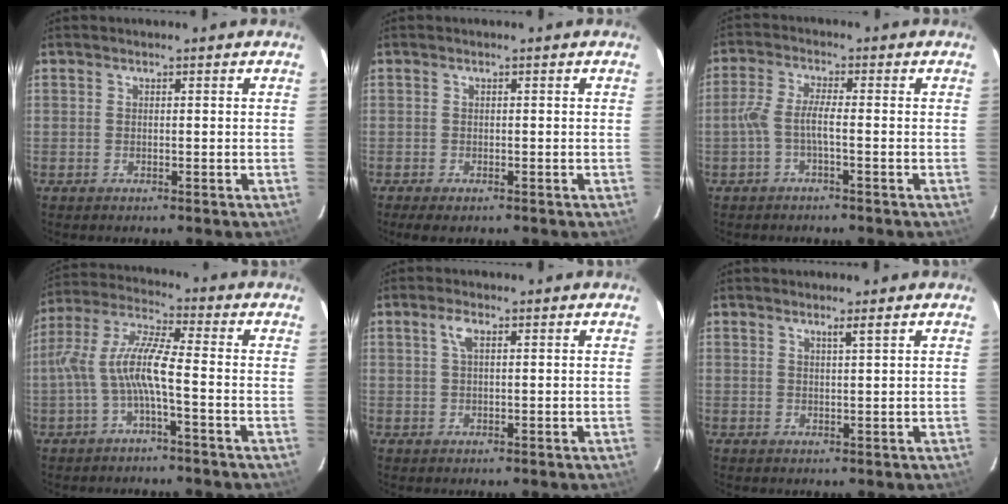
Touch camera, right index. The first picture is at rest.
{"total": 2.7, "force": [-2.0, 1.0, 1.5], "torque": [-0.031, -0.013, -0.033]}
{"total": 3.7, "force": [-1.5, 0.2, 3.4], "torque": [-0.080, 0.007, -0.030]}
{"total": 8.9, "force": [-2.7, 1.2, 8.4], "torque": [-0.190, 0.012, -0.048]}
{"total": 2.3, "force": [0.9, 0.9, 1.9], "torque": [-0.040, 0.006, 0.018]}
{"total": 1.5, "force": [1.0, -0.3, 1.0], "torque": [-0.016, -0.001, 0.017]}